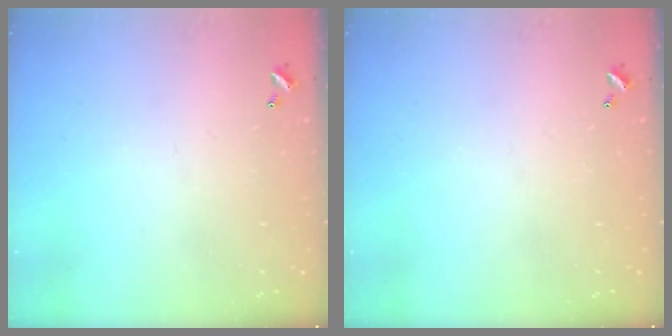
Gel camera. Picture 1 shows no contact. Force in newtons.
{"total": 0.0}